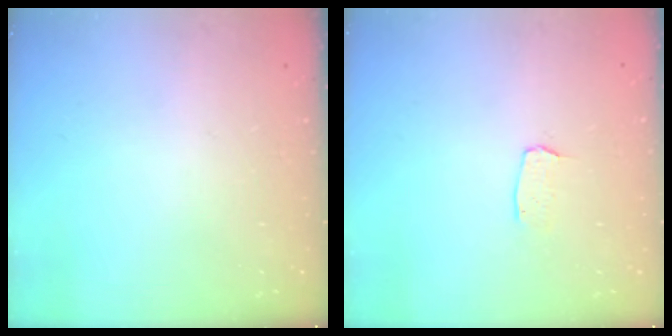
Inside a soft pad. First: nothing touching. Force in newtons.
{"total": 2.9, "press": 2.9, "slide": 0.2}